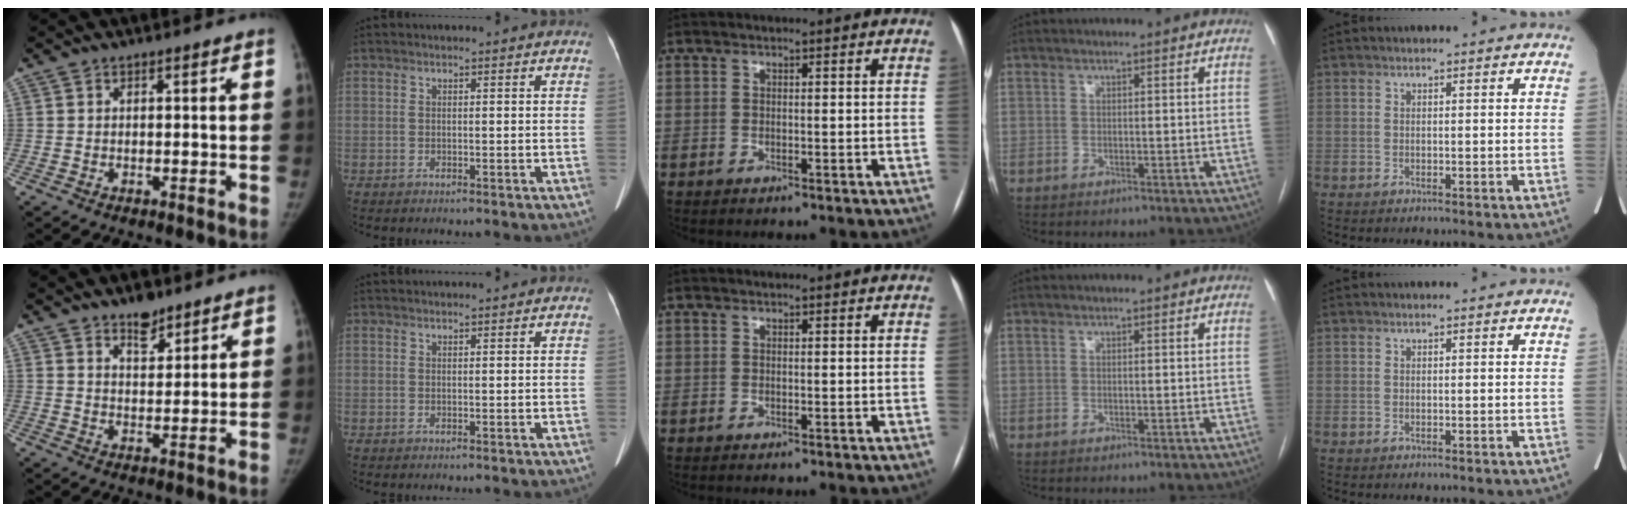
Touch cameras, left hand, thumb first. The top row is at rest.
{"thumb": {"total": 5.4, "force": [4.1, 2.5, 2.5], "torque": [-0.018, -0.030, 0.069]}, "index": {"total": 2.5, "force": [2.4, 0.1, 0.7], "torque": [-0.007, 0.028, 0.034]}}